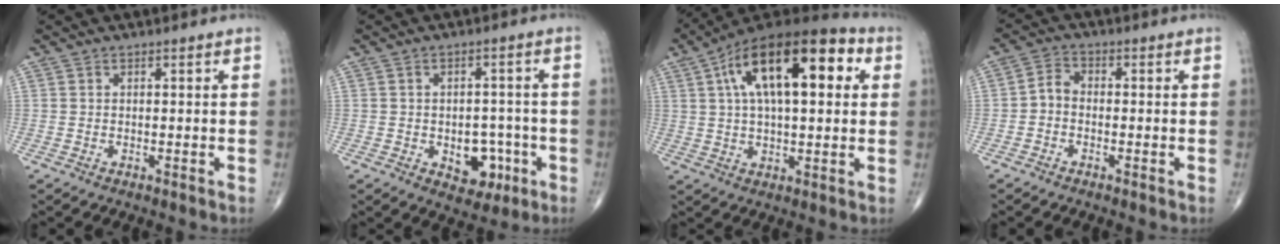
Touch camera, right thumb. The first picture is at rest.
{"total": 7.6, "force": [-2.5, 5.2, 4.9], "torque": [-0.027, 0.019, -0.024]}
{"total": 21.5, "force": [6.5, 9.3, 18.3], "torque": [-0.287, 0.020, 0.096]}
{"total": 3.1, "force": [-1.0, 2.3, 1.9], "torque": [-0.029, 0.016, -0.032]}